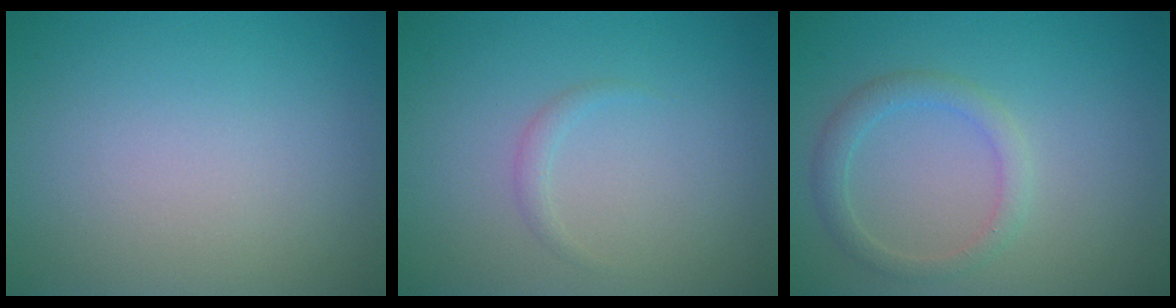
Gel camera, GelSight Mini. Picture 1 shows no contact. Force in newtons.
{"total": 0.8, "press": 0.8, "slide": 0.0}
{"total": 2.1, "press": 2.1, "slide": 0.3}